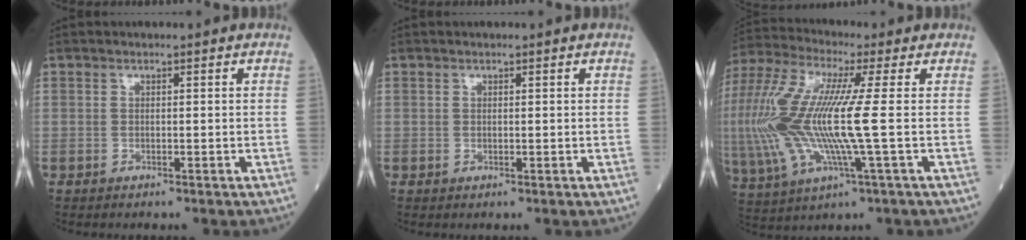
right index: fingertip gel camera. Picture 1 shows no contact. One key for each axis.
{"total": 0.0}
{"total": 18.8, "fx": -0.5, "fy": 2.6, "fz": 18.6, "tx": -0.436, "ty": 0.000, "tz": -0.010}